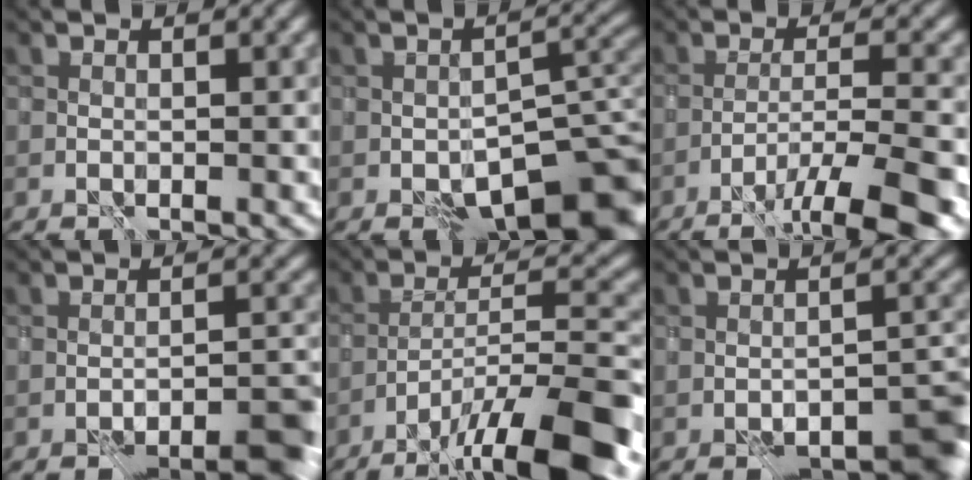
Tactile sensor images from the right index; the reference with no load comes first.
{"total": 9.3, "force": [-5.9, 4.0, 6.0], "torque": [-0.059, -0.004, -0.088]}
{"total": 8.0, "force": [-5.4, 1.4, 5.7], "torque": [-0.081, 0.008, -0.084]}
{"total": 6.0, "force": [-5.1, 1.3, 3.0], "torque": [-0.038, 0.007, -0.064]}
{"total": 12.0, "force": [-8.2, 2.4, 8.4], "torque": [-0.135, 0.013, -0.133]}
{"total": 6.6, "force": [-5.3, 2.1, 3.3], "torque": [-0.032, 0.006, -0.062]}